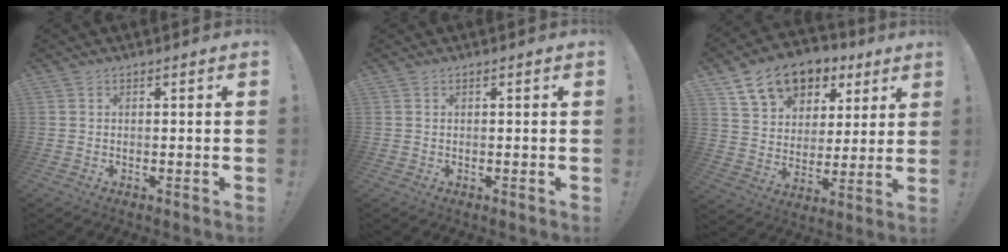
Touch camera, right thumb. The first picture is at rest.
{"total": 0.0}
{"total": 14.9, "force": [8.9, 10.1, 6.5], "torque": [-0.101, -0.043, 0.167]}